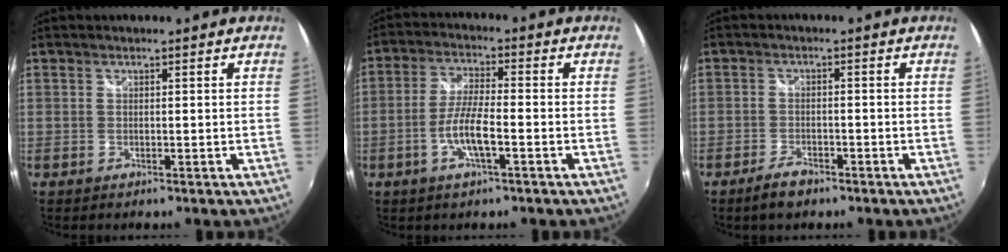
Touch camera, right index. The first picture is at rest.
{"total": 6.8, "force": [-2.7, 1.2, 6.2], "torque": [-0.126, -0.002, -0.051]}
{"total": 3.9, "force": [-3.0, 1.7, 1.9], "torque": [-0.050, 0.001, -0.054]}